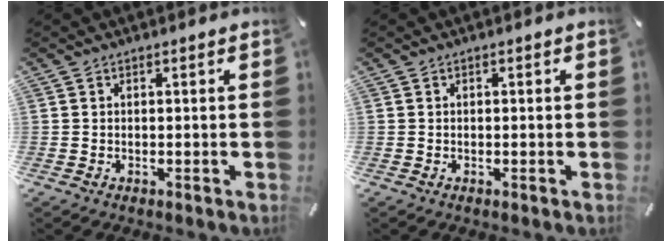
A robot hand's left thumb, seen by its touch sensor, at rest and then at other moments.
{"total": 0.0}